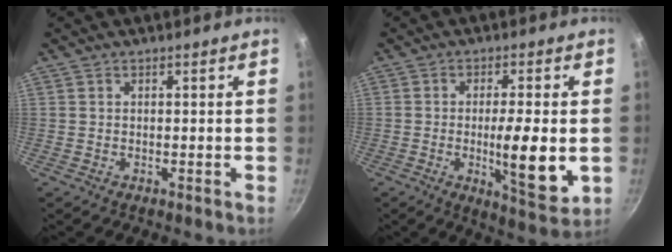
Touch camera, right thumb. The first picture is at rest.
{"total": 11.3, "force": [-1.5, 2.8, 10.9], "torque": [-0.168, -0.009, -0.017]}